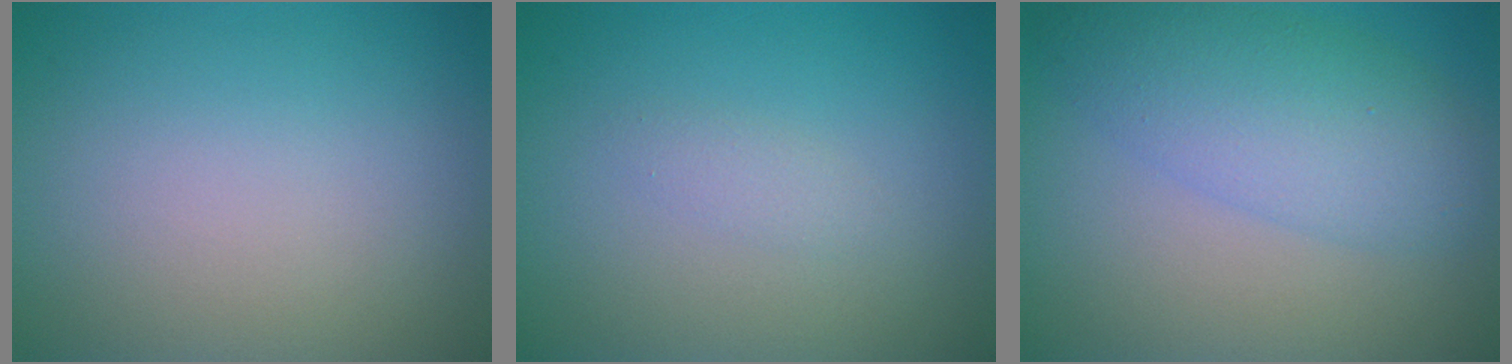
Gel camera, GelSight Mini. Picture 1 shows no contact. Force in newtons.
{"total": 0.9, "press": 0.9, "slide": 0.0}
{"total": 5.6, "press": 5.6, "slide": 0.1}